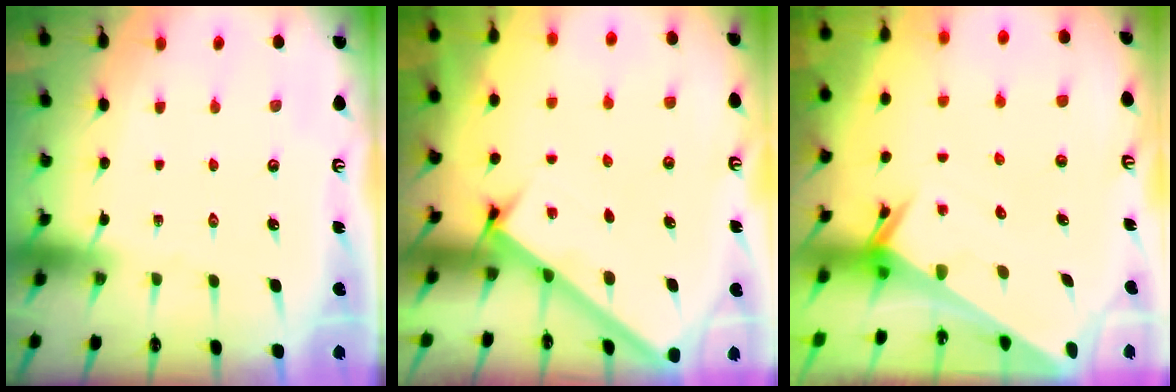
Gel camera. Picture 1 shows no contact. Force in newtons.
{"total": 2.7, "press": 2.7, "slide": 0.4}
{"total": 2.9, "press": 2.9, "slide": 0.2}